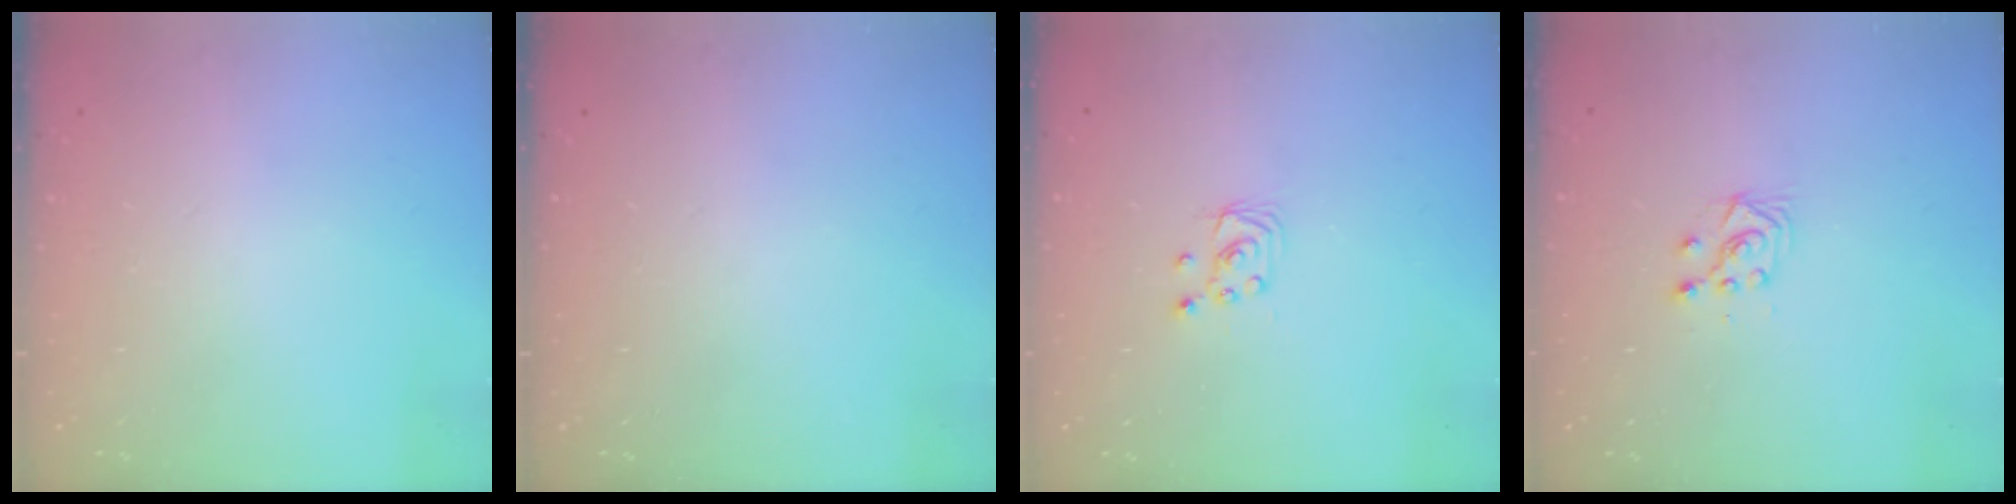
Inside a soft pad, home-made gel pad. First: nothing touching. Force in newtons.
{"total": 0.0}
{"total": 2.4, "press": 2.4, "slide": 0.2}
{"total": 5.7, "press": 5.6, "slide": 0.9}